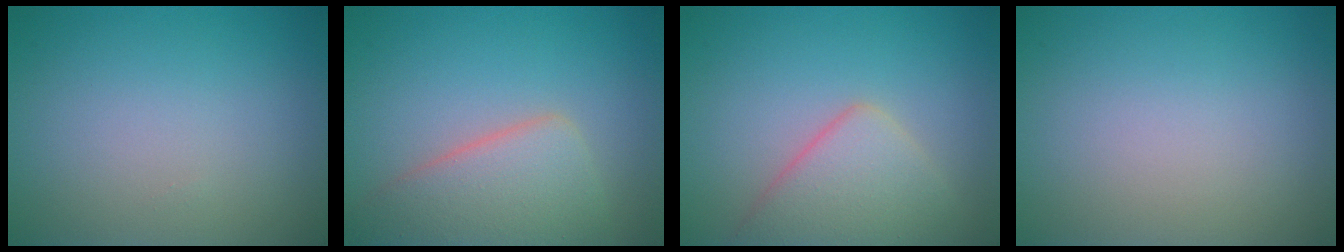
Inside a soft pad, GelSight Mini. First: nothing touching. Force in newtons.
{"total": 5.6, "press": 5.6, "slide": 0.2}
{"total": 4.5, "press": 4.5, "slide": 0.2}
{"total": 0.0}